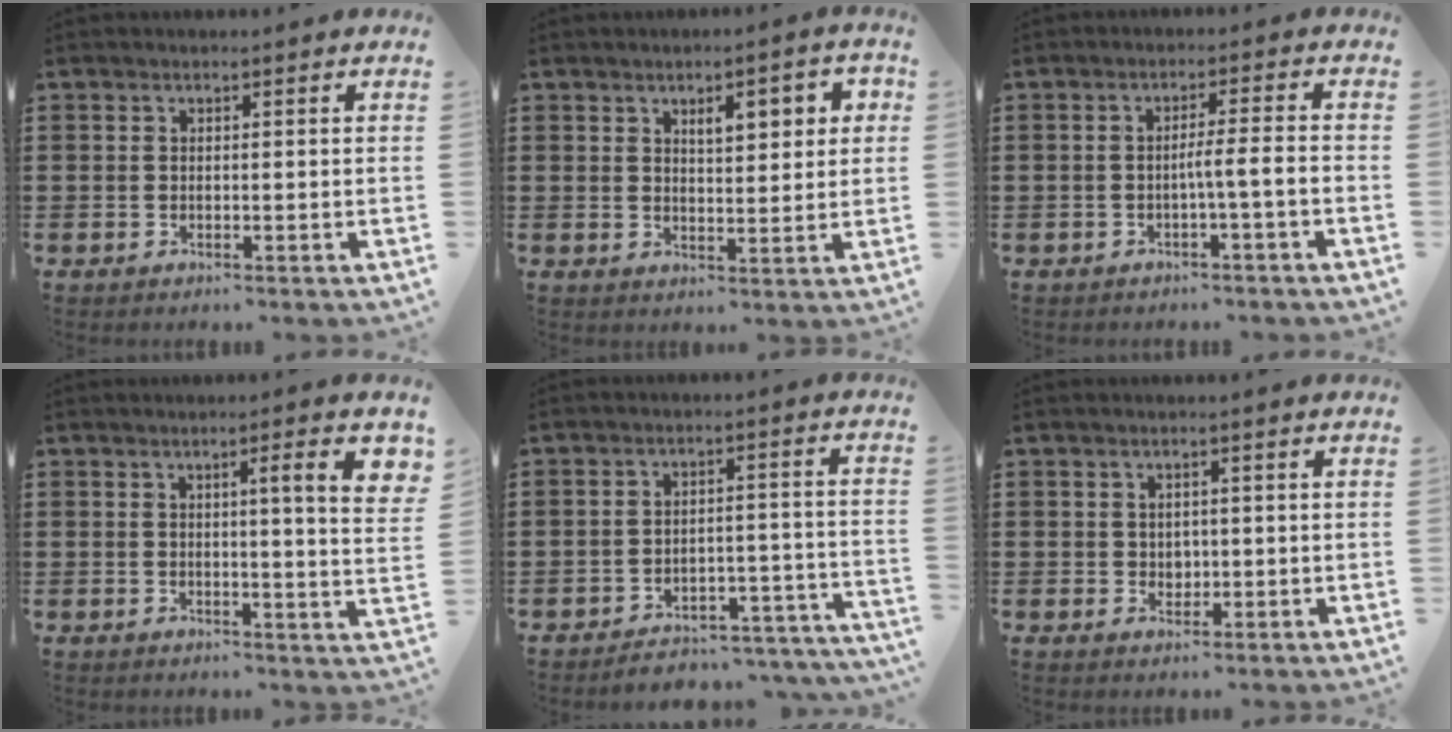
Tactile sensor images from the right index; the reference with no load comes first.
{"total": 4.5, "force": [1.9, 1.7, 3.7], "torque": [-0.052, 0.000, 0.025]}
{"total": 3.4, "force": [-1.4, -0.3, 3.1], "torque": [-0.055, -0.003, -0.028]}
{"total": 6.5, "force": [2.4, 0.3, 6.1], "torque": [-0.094, -0.007, 0.030]}
{"total": 3.8, "force": [-3.7, 0.6, 0.8], "torque": [-0.018, 0.002, -0.079]}
{"total": 1.6, "force": [0.5, 1.4, 0.6], "torque": [-0.008, 0.004, 0.007]}